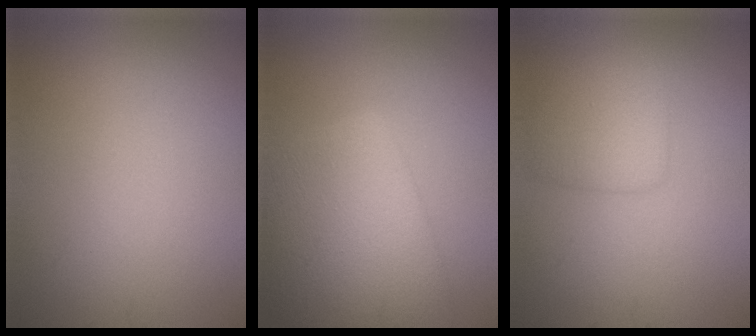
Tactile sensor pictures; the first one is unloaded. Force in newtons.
{"total": 8.2, "press": 8.2, "slide": 0.6}
{"total": 2.8, "press": 2.8, "slide": 0.2}